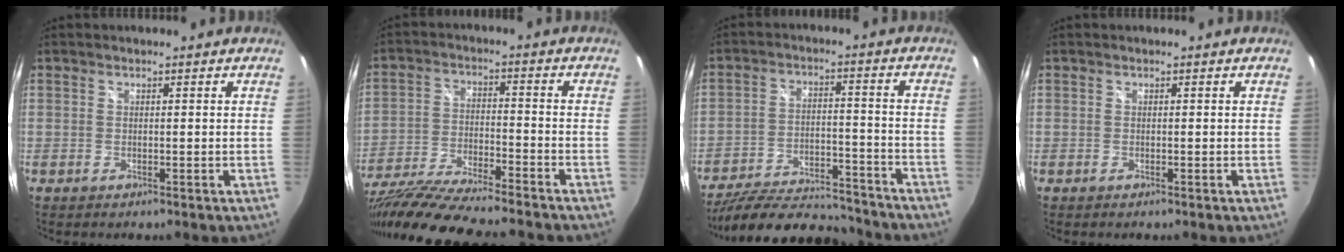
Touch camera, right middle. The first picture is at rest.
{"total": 20.5, "force": [-17.6, 2.0, 10.3], "torque": [-0.204, -0.050, -0.297]}
{"total": 20.1, "force": [-17.8, 5.1, 7.9], "torque": [-0.151, -0.011, -0.254]}
{"total": 0.0}